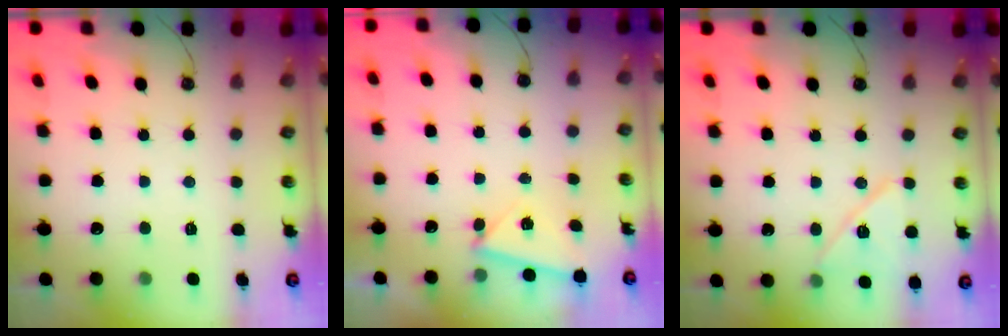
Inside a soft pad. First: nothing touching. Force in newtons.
{"total": 2.7, "press": 2.0, "slide": 1.7}
{"total": 12.3, "press": 12.3, "slide": 0.6}